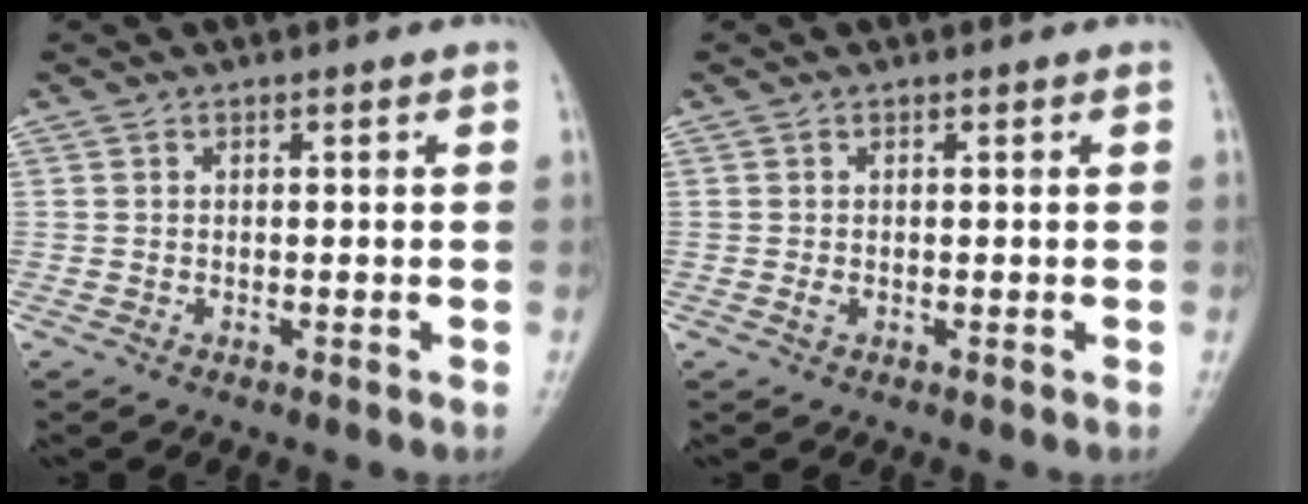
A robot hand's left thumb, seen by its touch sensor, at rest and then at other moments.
{"total": 0.7, "force": [-0.2, 0.4, 0.5], "torque": [-0.009, -0.001, -0.005]}